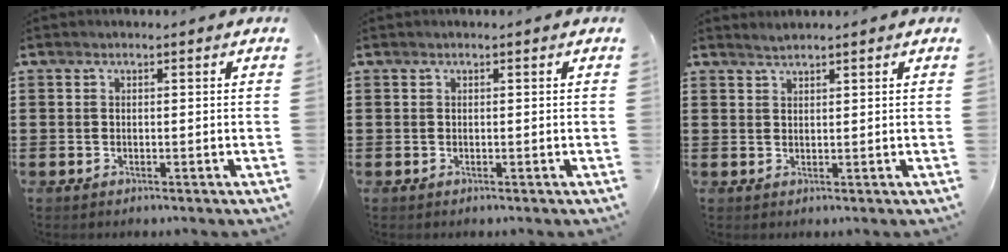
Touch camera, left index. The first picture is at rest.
{"total": 0.0}
{"total": 1.0, "force": [1.0, -0.2, 0.1], "torque": [-0.003, -0.001, 0.021]}